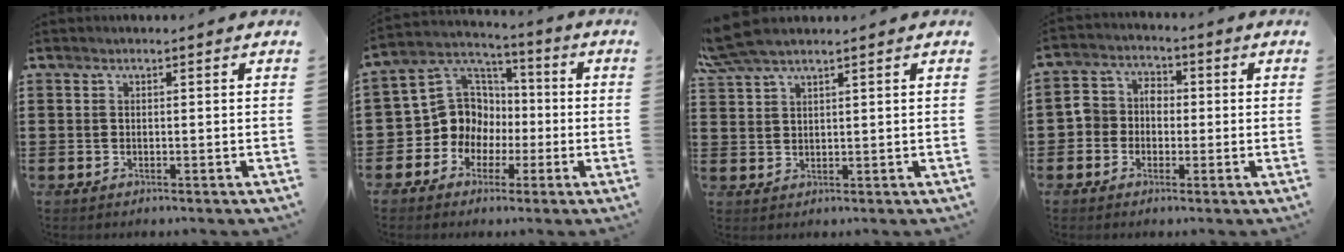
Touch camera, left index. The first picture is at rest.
{"total": 10.2, "force": [-1.4, 9.7, 3.0], "torque": [-0.108, 0.005, -0.026]}
{"total": 4.4, "force": [3.5, 0.8, 2.6], "torque": [-0.060, 0.001, 0.066]}
{"total": 4.5, "force": [-1.4, 4.0, 1.4], "torque": [-0.057, 0.011, -0.037]}